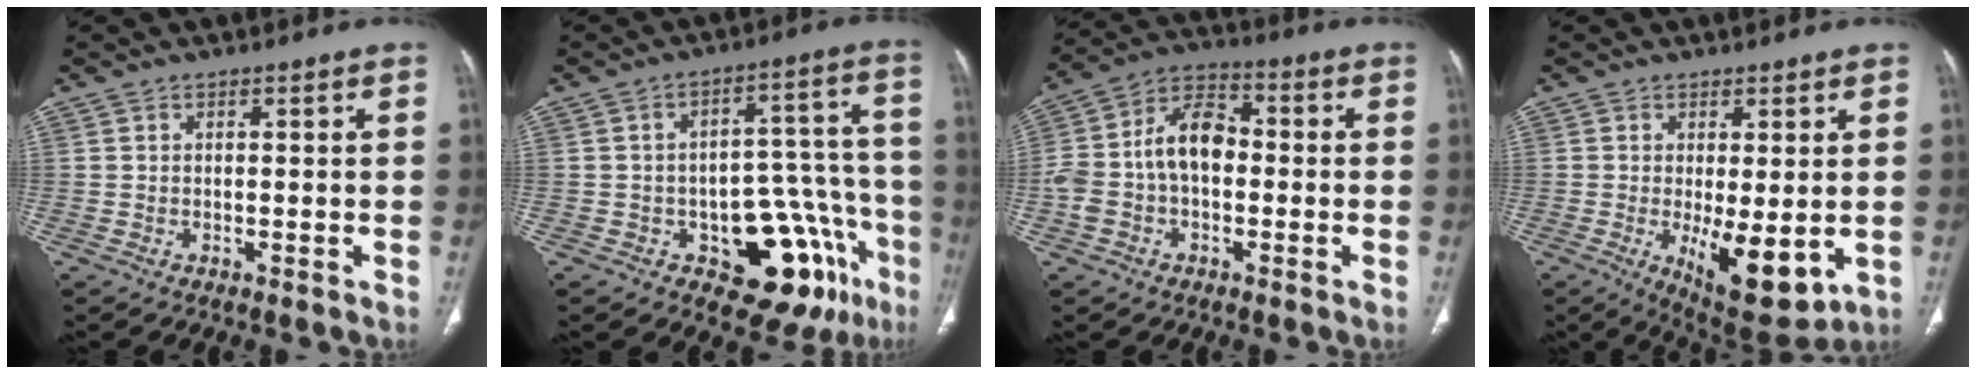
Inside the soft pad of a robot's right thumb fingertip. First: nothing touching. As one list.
[{"total": 17.8, "force": [-8.6, 8.8, 12.8], "torque": [-0.093, 0.077, -0.101]}, {"total": 12.6, "force": [-0.9, 8.2, 9.5], "torque": [-0.174, 0.044, -0.027]}, {"total": 11.0, "force": [-1.9, 4.3, 10.0], "torque": [-0.142, -0.029, -0.013]}]